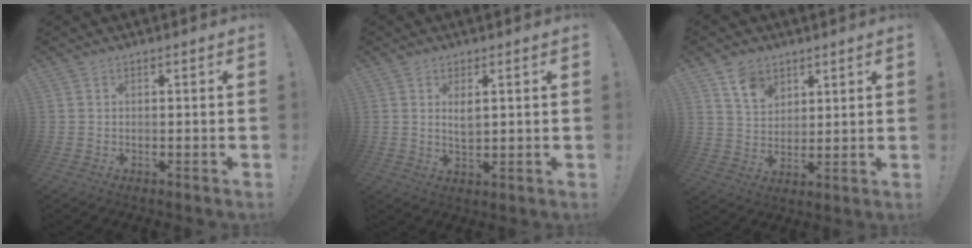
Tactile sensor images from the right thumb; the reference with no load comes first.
{"total": 3.5, "force": [1.2, 1.5, 2.9], "torque": [-0.043, -0.009, 0.017]}
{"total": 9.0, "force": [5.9, 6.1, 3.1], "torque": [-0.051, -0.033, 0.115]}